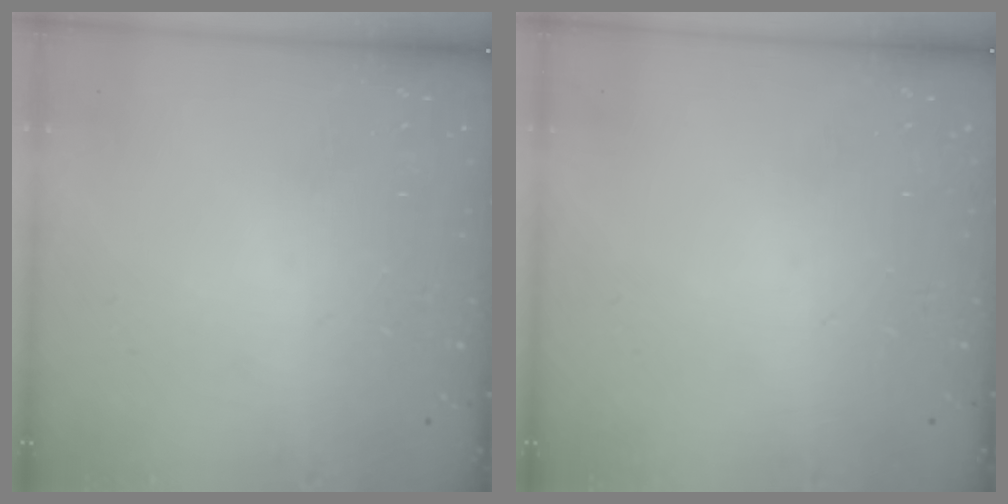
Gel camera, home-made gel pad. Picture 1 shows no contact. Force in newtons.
{"total": 0.0}